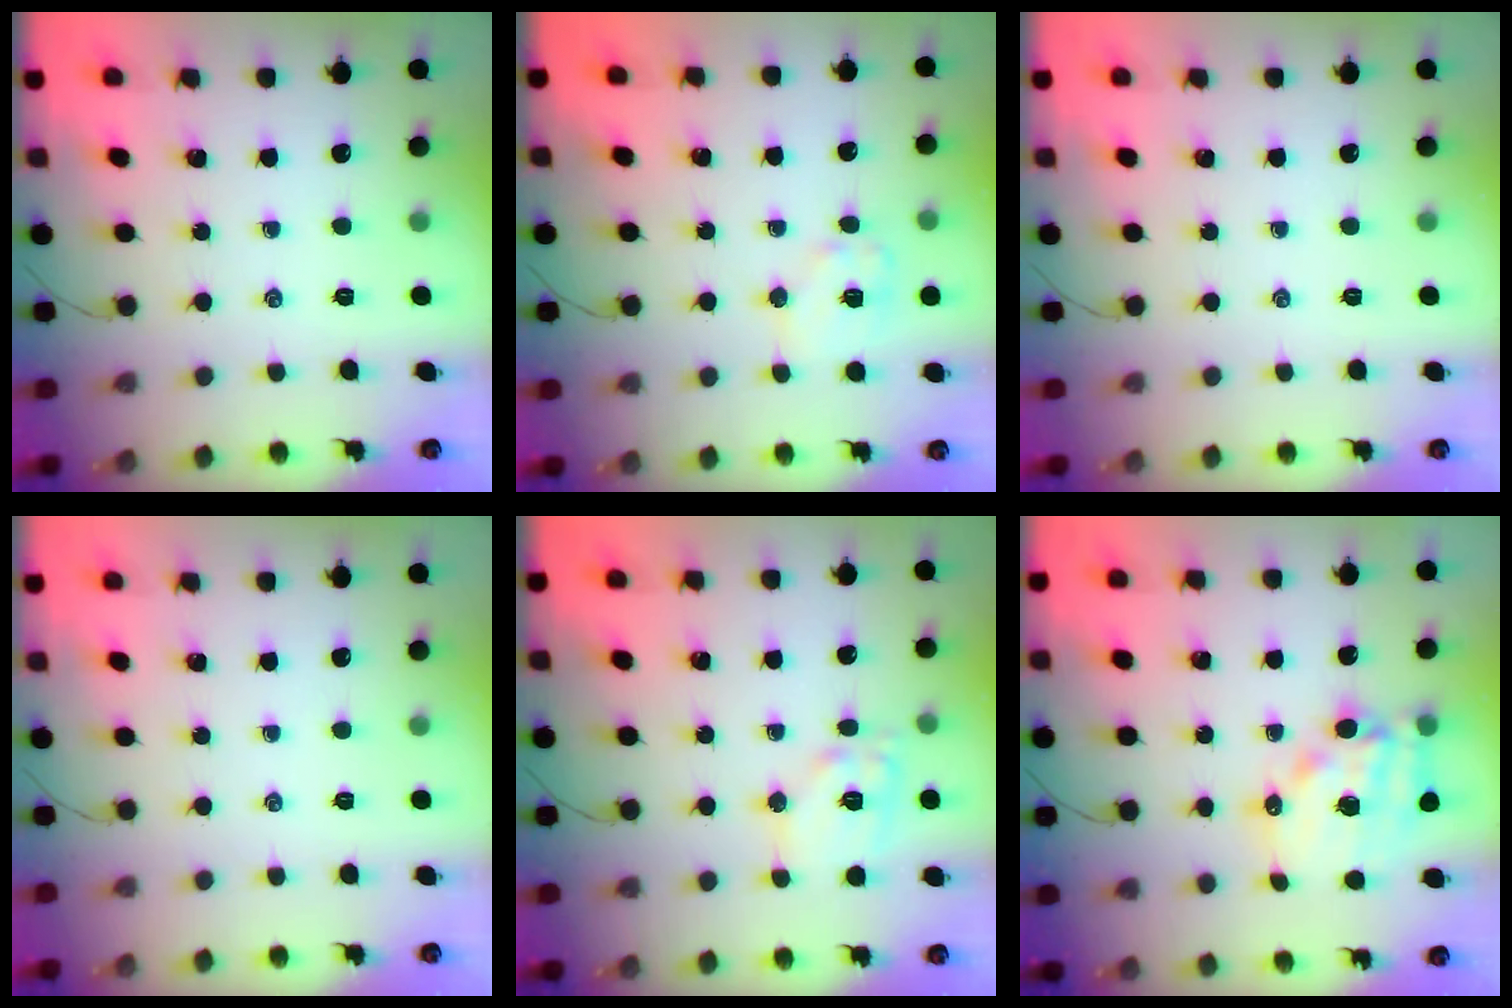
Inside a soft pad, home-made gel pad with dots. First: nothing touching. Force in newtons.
{"total": 8.1, "press": 8.0, "slide": 1.0}
{"total": 0.0}
{"total": 0.0}
{"total": 11.1, "press": 11.1, "slide": 1.0}
{"total": 15.0, "press": 14.6, "slide": 3.2}